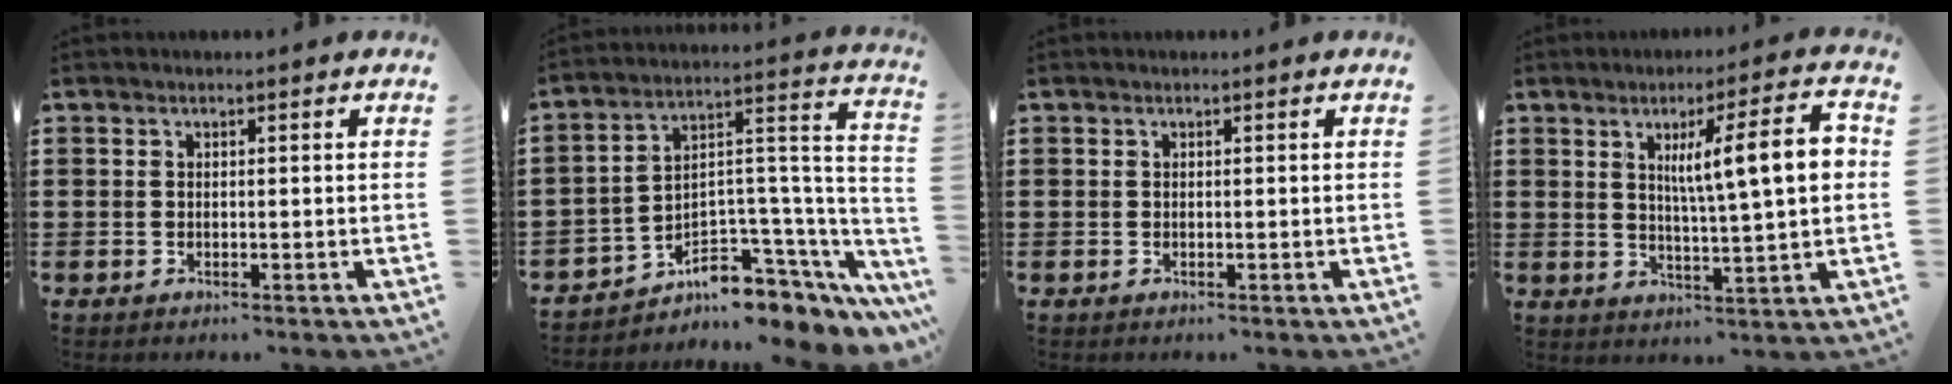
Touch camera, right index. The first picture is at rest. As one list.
[{"total": 4.8, "force": [-2.8, 2.9, 2.6], "torque": [-0.055, -0.021, -0.048]}, {"total": 0.0}, {"total": 10.7, "force": [2.6, 1.4, 10.3], "torque": [-0.171, 0.001, 0.032]}]